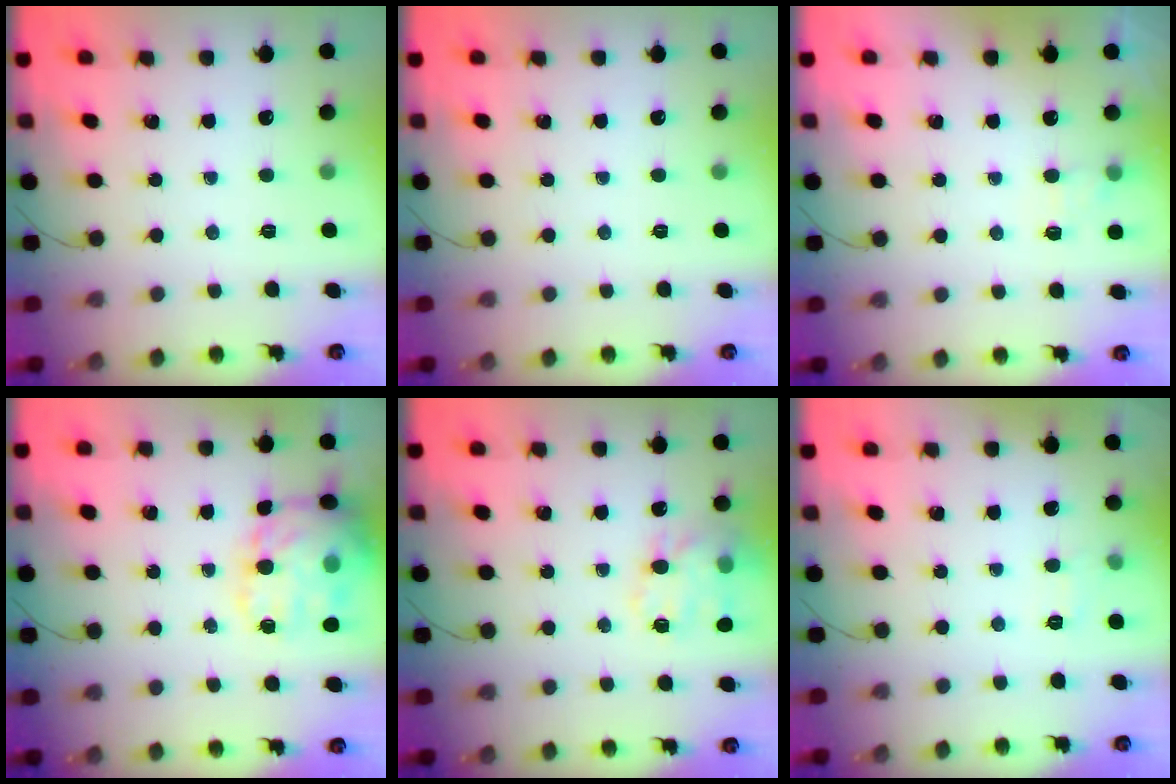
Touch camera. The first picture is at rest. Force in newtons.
{"total": 0.0}
{"total": 5.1, "press": 4.8, "slide": 1.5}
{"total": 19.2, "press": 19.0, "slide": 2.7}
{"total": 15.9, "press": 15.7, "slide": 2.5}
{"total": 2.7, "press": 2.2, "slide": 1.6}